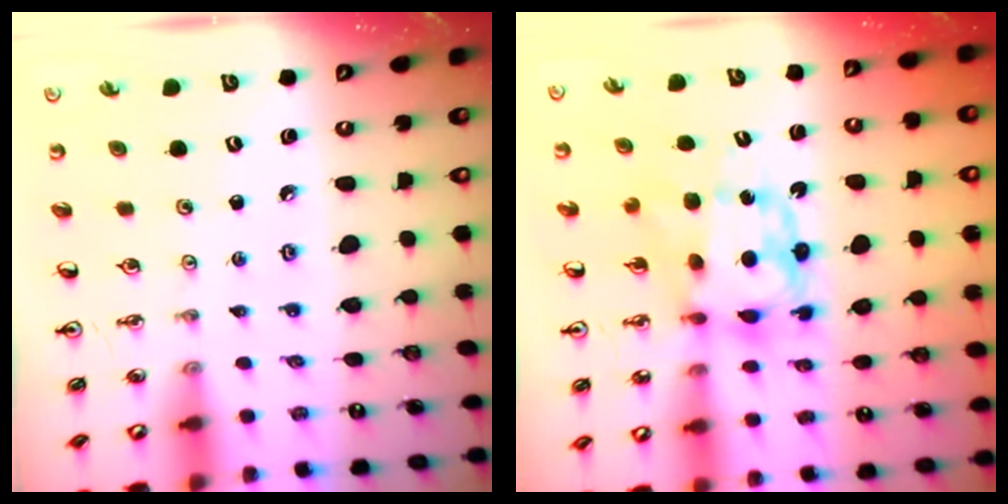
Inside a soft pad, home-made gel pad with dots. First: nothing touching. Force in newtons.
{"total": 7.7, "press": 7.7, "slide": 0.7}